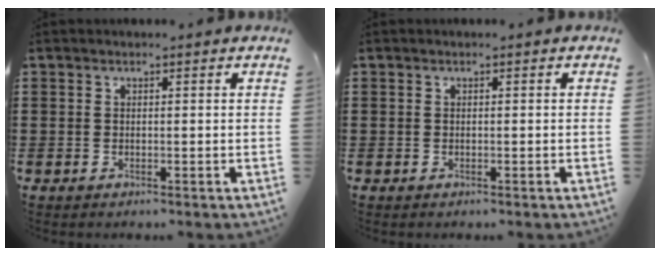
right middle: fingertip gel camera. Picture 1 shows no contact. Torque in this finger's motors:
{"motor_torque": [-0.18, -0.08, -0.06, -0.01]}